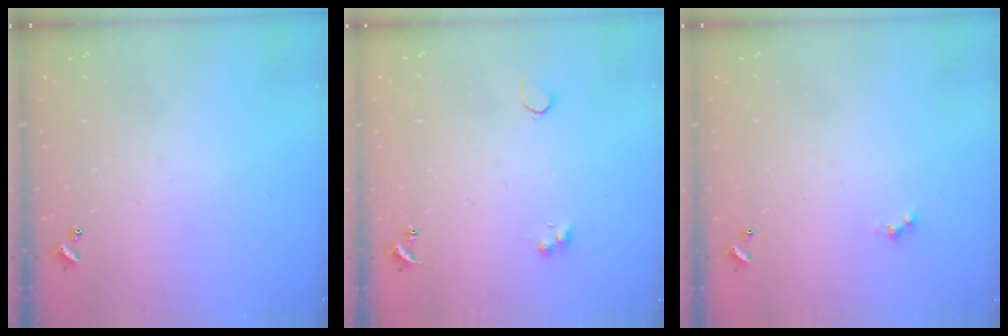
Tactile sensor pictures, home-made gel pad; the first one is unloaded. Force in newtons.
{"total": 2.1, "press": 1.9, "slide": 1.0}
{"total": 0.0}